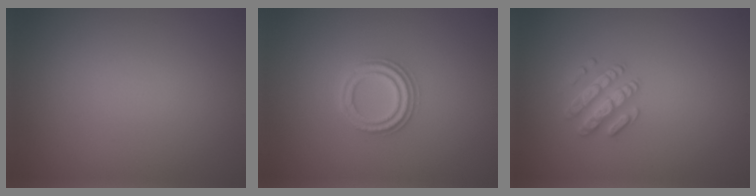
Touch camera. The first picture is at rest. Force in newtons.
{"total": 2.7, "press": 2.5, "slide": 1.2}
{"total": 2.5, "press": 2.5, "slide": 0.4}